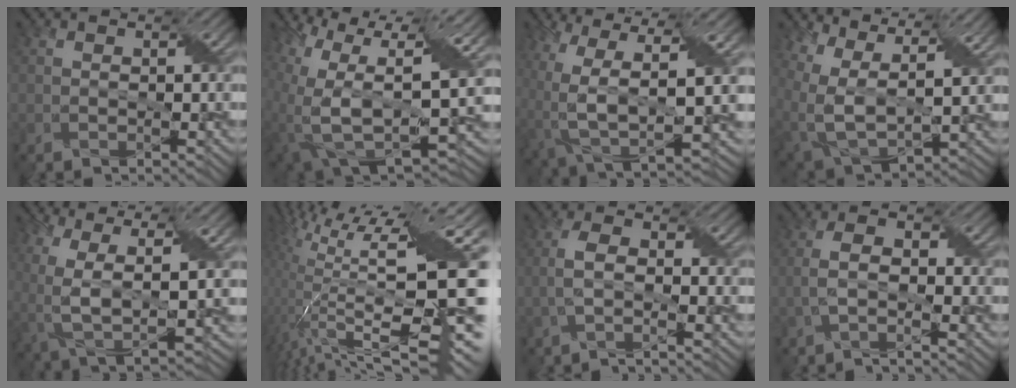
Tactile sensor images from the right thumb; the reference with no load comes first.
{"total": 18.1, "force": [2.9, 10.6, 14.4], "torque": [-0.273, -0.024, 0.091]}
{"total": 11.8, "force": [-0.2, 5.6, 10.4], "torque": [-0.240, -0.026, 0.007]}
{"total": 13.0, "force": [5.9, 7.1, 9.2], "torque": [-0.232, 0.003, 0.119]}
{"total": 9.6, "force": [0.7, 4.4, 8.5], "torque": [-0.200, -0.018, 0.019]}
{"total": 14.1, "force": [2.3, 4.6, 13.1], "torque": [-0.234, -0.012, 0.065]}
{"total": 3.3, "force": [-1.4, 0.8, 2.8], "torque": [-0.064, 0.006, -0.037]}
{"total": 3.4, "force": [-1.5, 1.0, 2.8], "torque": [-0.064, 0.005, -0.037]}